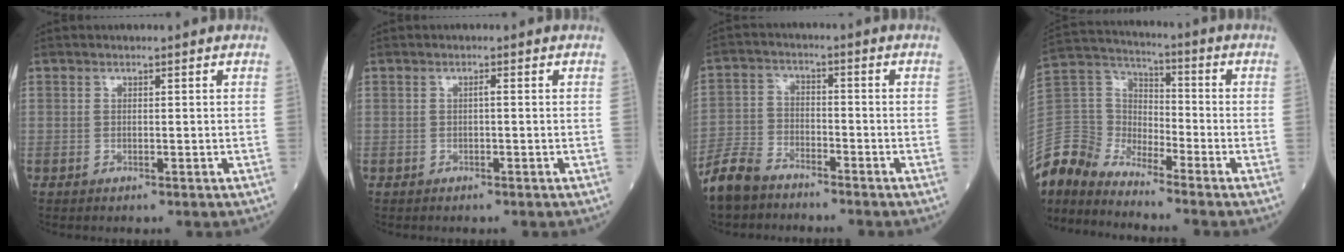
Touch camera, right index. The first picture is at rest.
{"total": 0.5, "force": [-0.1, 0.0, 0.5], "torque": [-0.010, 0.001, -0.001]}
{"total": 7.3, "force": [-6.2, 2.7, 2.5], "torque": [-0.062, -0.015, -0.126]}
{"total": 11.6, "force": [-11.0, 3.4, 1.5], "torque": [-0.052, 0.047, -0.225]}